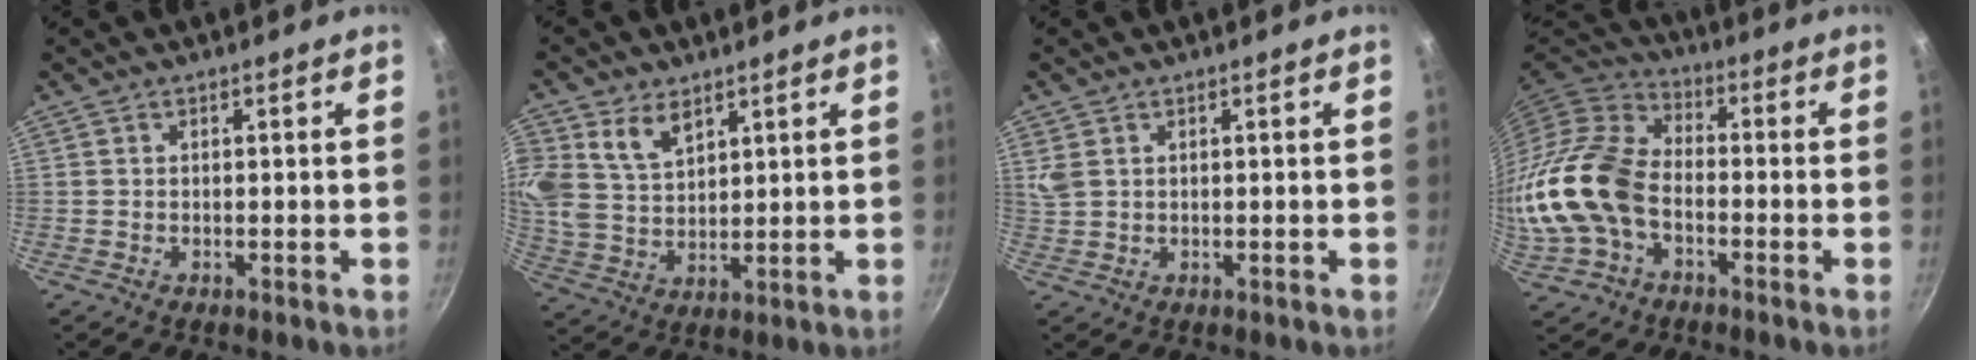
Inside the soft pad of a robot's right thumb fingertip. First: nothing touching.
{"total": 10.4, "force": [5.3, 6.8, 5.8], "torque": [-0.111, -0.021, 0.110]}
{"total": 2.6, "force": [1.1, 1.7, 1.5], "torque": [-0.029, 0.002, 0.027]}
{"total": 17.3, "force": [-3.8, 11.6, 12.2], "torque": [-0.241, 0.036, -0.085]}